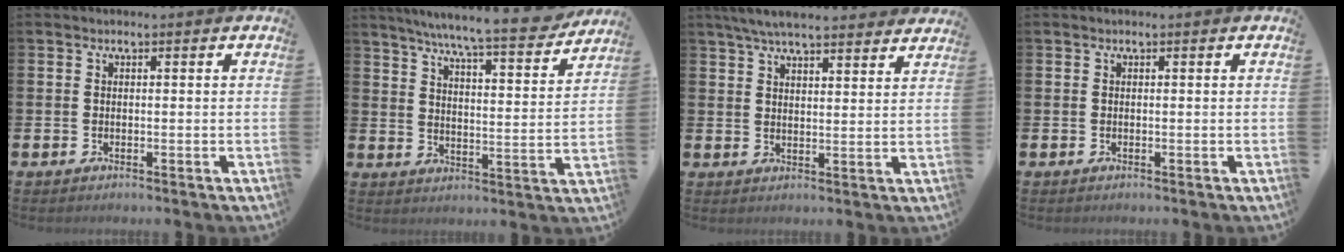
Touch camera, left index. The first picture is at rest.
{"total": 8.4, "force": [7.7, 0.1, 3.4], "torque": [-0.076, -0.057, 0.130]}
{"total": 6.0, "force": [5.6, 1.0, 2.0], "torque": [-0.052, -0.017, 0.102]}
{"total": 0.0}